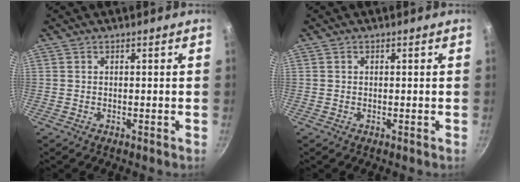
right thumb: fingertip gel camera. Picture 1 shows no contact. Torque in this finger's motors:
{"motor_torque": [-0.28, -0.26, -0.15, 0.38, 0.03]}